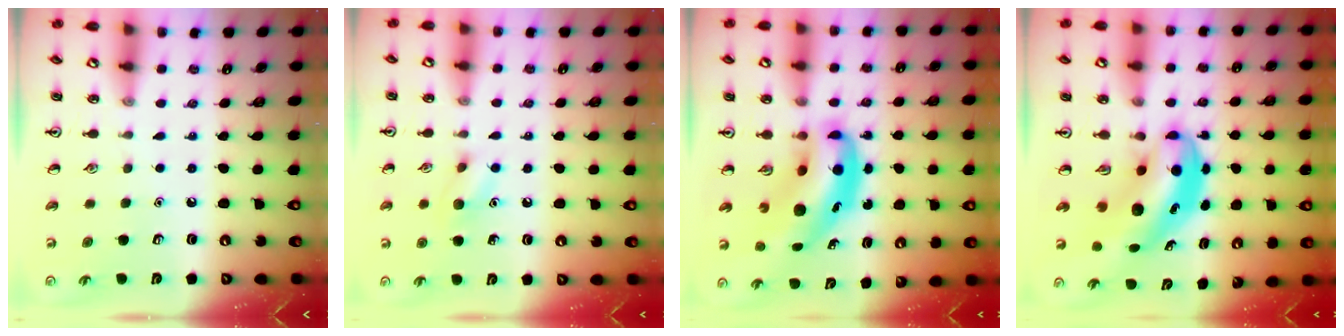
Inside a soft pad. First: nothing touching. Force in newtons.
{"total": 7.5, "press": 7.3, "slide": 1.5}
{"total": 10.1, "press": 9.7, "slide": 2.7}
{"total": 6.8, "press": 6.6, "slide": 1.9}